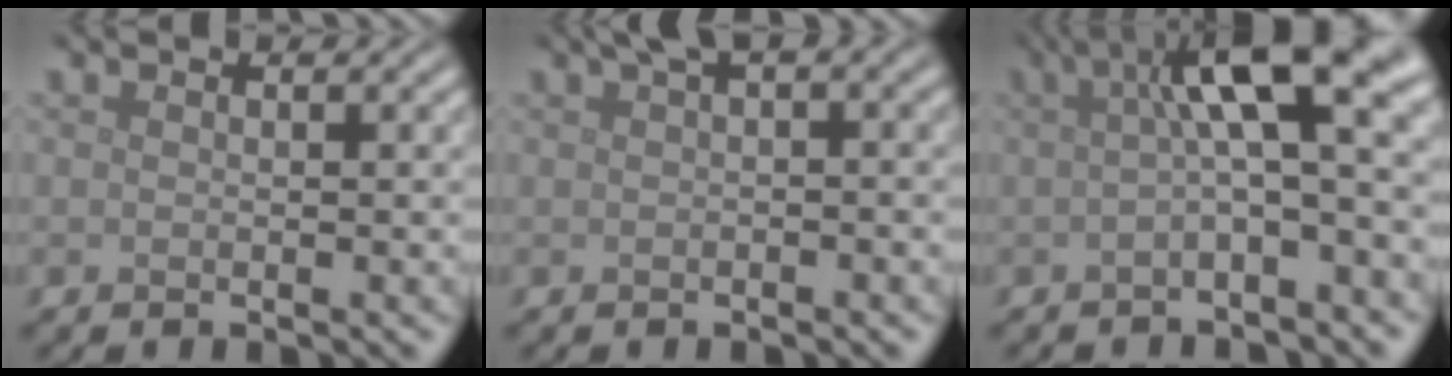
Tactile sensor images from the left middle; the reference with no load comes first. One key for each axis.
{"total": 2.4, "fx": 0.8, "fy": 0.6, "fz": 2.2, "tx": -0.031, "ty": 0.009, "tz": 0.011}
{"total": 9.1, "fx": 1.7, "fy": 2.4, "fz": 8.7, "tx": -0.126, "ty": 0.022, "tz": 0.016}